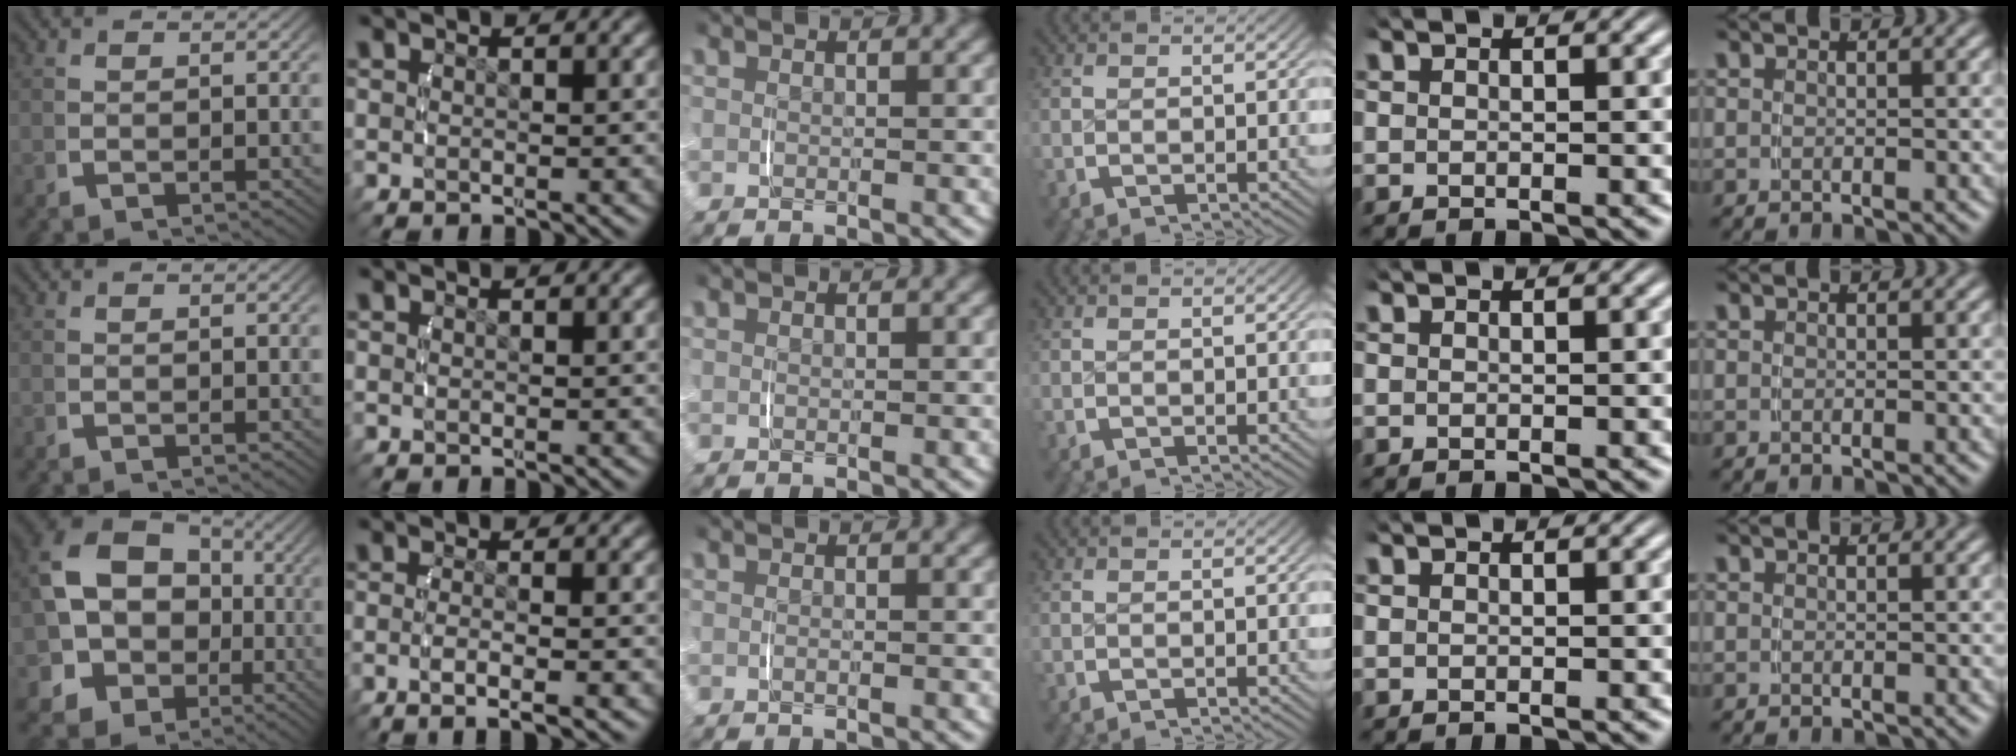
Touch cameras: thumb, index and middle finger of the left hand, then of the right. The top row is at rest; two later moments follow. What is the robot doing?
{"motion": "lift_and_place", "object": "napkin"}